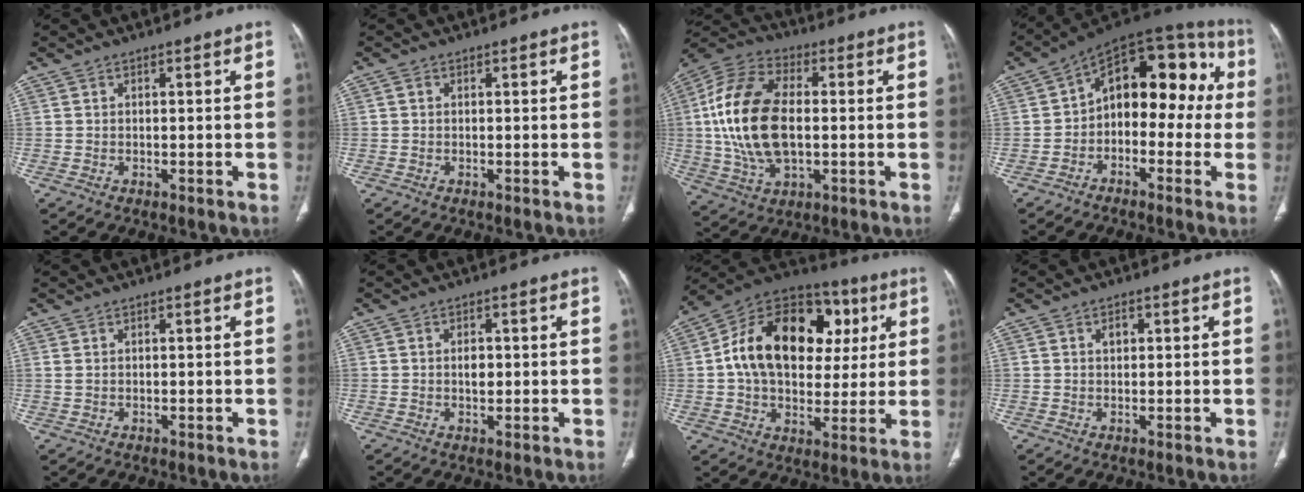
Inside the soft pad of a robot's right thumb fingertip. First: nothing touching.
{"total": 0.8, "force": [0.1, 0.7, 0.4], "torque": [-0.007, 0.003, 0.002]}
{"total": 20.1, "force": [0.3, 11.5, 16.5], "torque": [-0.338, 0.010, 0.008]}
{"total": 17.1, "force": [-0.1, 10.4, 13.6], "torque": [-0.131, 0.061, -0.019]}
{"total": 0.8, "force": [0.2, 0.5, 0.5], "torque": [-0.014, 0.008, 0.010]}
{"total": 2.3, "force": [0.1, 1.5, 1.7], "torque": [-0.021, 0.001, 0.002]}
{"total": 25.0, "force": [4.8, 17.0, 17.6], "torque": [-0.257, 0.025, 0.073]}
{"total": 1.7, "force": [0.5, 1.2, 1.0], "torque": [-0.012, 0.002, 0.007]}